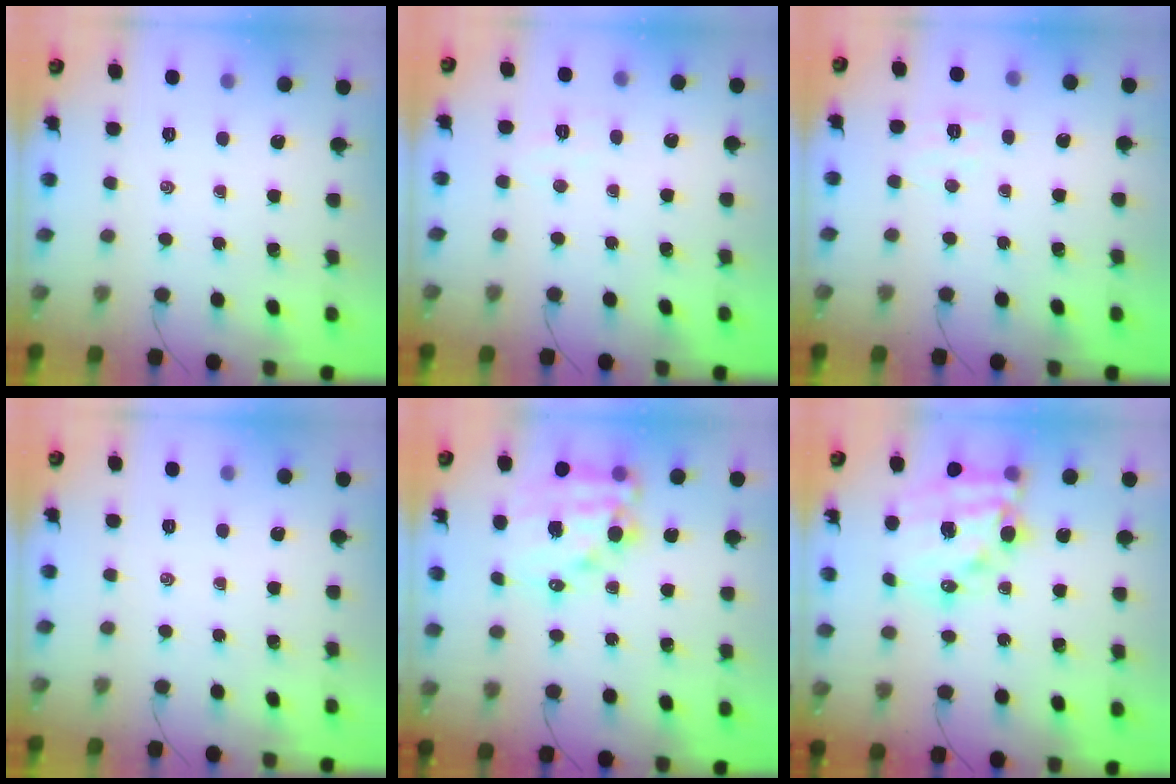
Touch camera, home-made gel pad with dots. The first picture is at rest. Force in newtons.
{"total": 3.2, "press": 3.1, "slide": 0.8}
{"total": 4.5, "press": 4.4, "slide": 1.1}
{"total": 0.0}
{"total": 14.2, "press": 13.8, "slide": 3.4}
{"total": 17.4, "press": 17.0, "slide": 4.0}